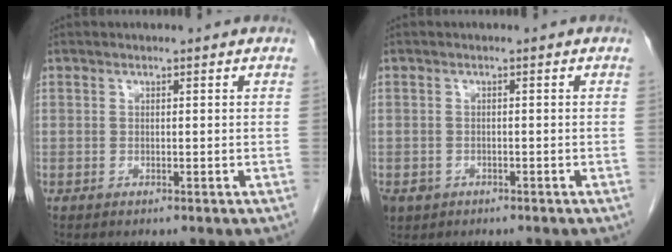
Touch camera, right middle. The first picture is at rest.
{"total": 3.2, "force": [-1.9, 2.5, 0.6], "torque": [-0.013, 0.001, -0.030]}